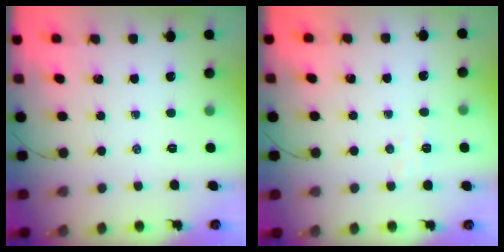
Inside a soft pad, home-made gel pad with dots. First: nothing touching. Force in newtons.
{"total": 3.0, "press": 2.9, "slide": 0.8}